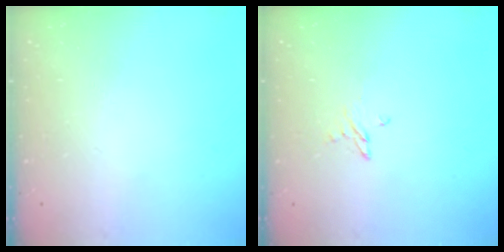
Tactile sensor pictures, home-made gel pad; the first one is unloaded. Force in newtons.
{"total": 2.9, "press": 2.9, "slide": 0.3}